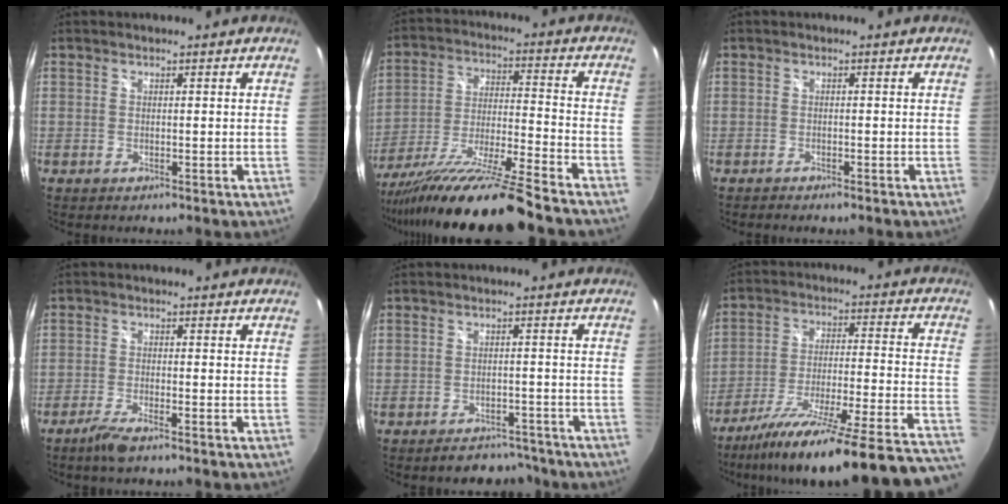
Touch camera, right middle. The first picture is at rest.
{"total": 20.0, "force": [-16.6, -1.4, 11.1], "torque": [-0.210, -0.049, -0.290]}
{"total": 1.3, "force": [-1.2, 0.2, 0.5], "torque": [-0.015, -0.006, -0.021]}
{"total": 4.9, "force": [-3.7, 0.8, 3.2], "torque": [-0.084, -0.009, -0.074]}
{"total": 6.9, "force": [-6.0, 3.1, 1.4], "torque": [-0.028, 0.009, -0.075]}
{"total": 32.5, "force": [-27.9, 0.9, 16.7], "torque": [-0.215, -0.082, -0.405]}